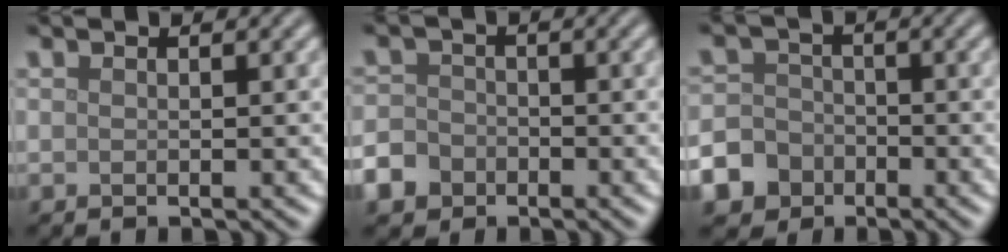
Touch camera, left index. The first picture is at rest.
{"total": 4.4, "force": [-2.7, 3.3, 1.1], "torque": [-0.012, -0.011, -0.056]}
{"total": 7.1, "force": [-4.1, 5.7, 1.4], "torque": [-0.026, -0.019, -0.094]}